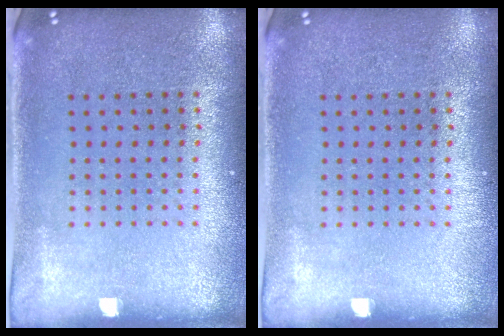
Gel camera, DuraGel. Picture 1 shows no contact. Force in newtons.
{"total": 0.0}